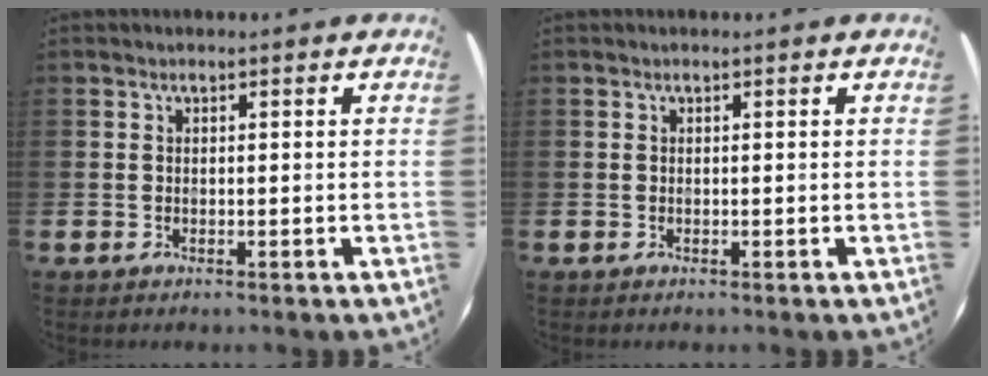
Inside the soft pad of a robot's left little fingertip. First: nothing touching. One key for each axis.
{"total": 0.0}